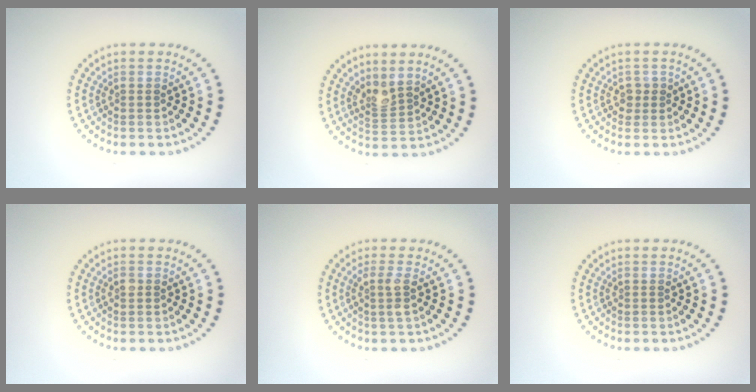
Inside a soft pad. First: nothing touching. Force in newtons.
{"total": 2.1, "press": 1.6, "slide": 1.3}
{"total": 1.1, "press": 0.9, "slide": 0.5}
{"total": 0.8, "press": 0.8, "slide": 0.0}
{"total": 1.6, "press": 1.3, "slide": 1.0}
{"total": 0.0}